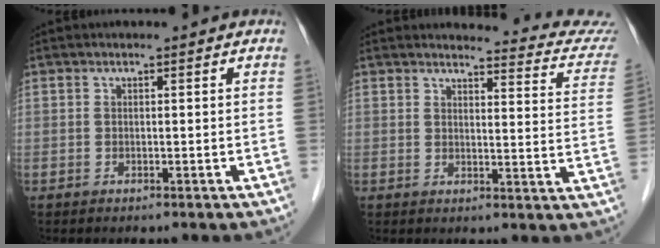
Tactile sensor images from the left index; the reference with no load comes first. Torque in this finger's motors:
{"motor_torque": [0.41, -0.69, 0.03, -0.03]}